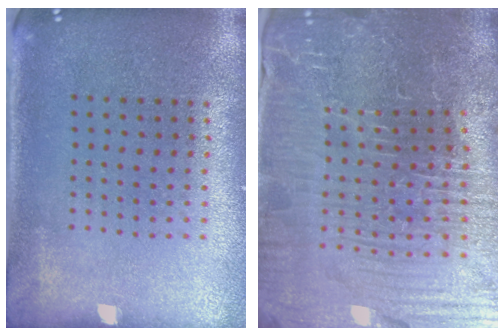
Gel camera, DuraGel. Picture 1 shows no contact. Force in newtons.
{"total": 5.3, "press": 5.1, "slide": 1.4}